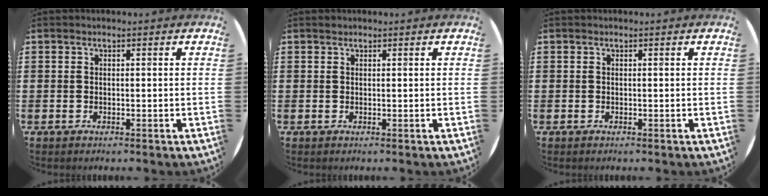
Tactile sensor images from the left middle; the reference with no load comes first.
{"total": 0.0}
{"total": 0.0}